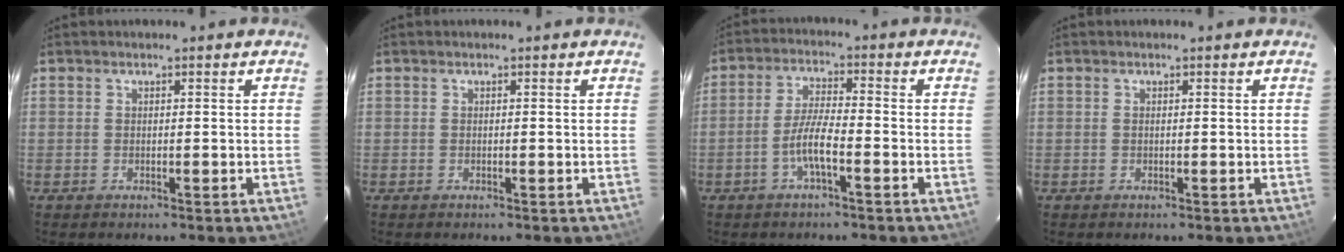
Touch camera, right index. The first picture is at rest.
{"total": 0.0}
{"total": 3.9, "force": [-1.9, 0.4, 3.4], "torque": [-0.072, 0.001, -0.037]}
{"total": 0.0}